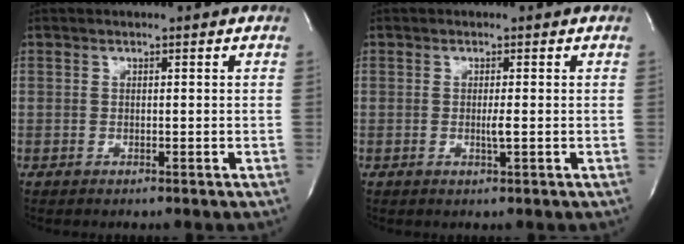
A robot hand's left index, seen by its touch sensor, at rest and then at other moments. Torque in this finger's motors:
{"motor_torque": [0.16, -0.06, 0.01, 0.00]}